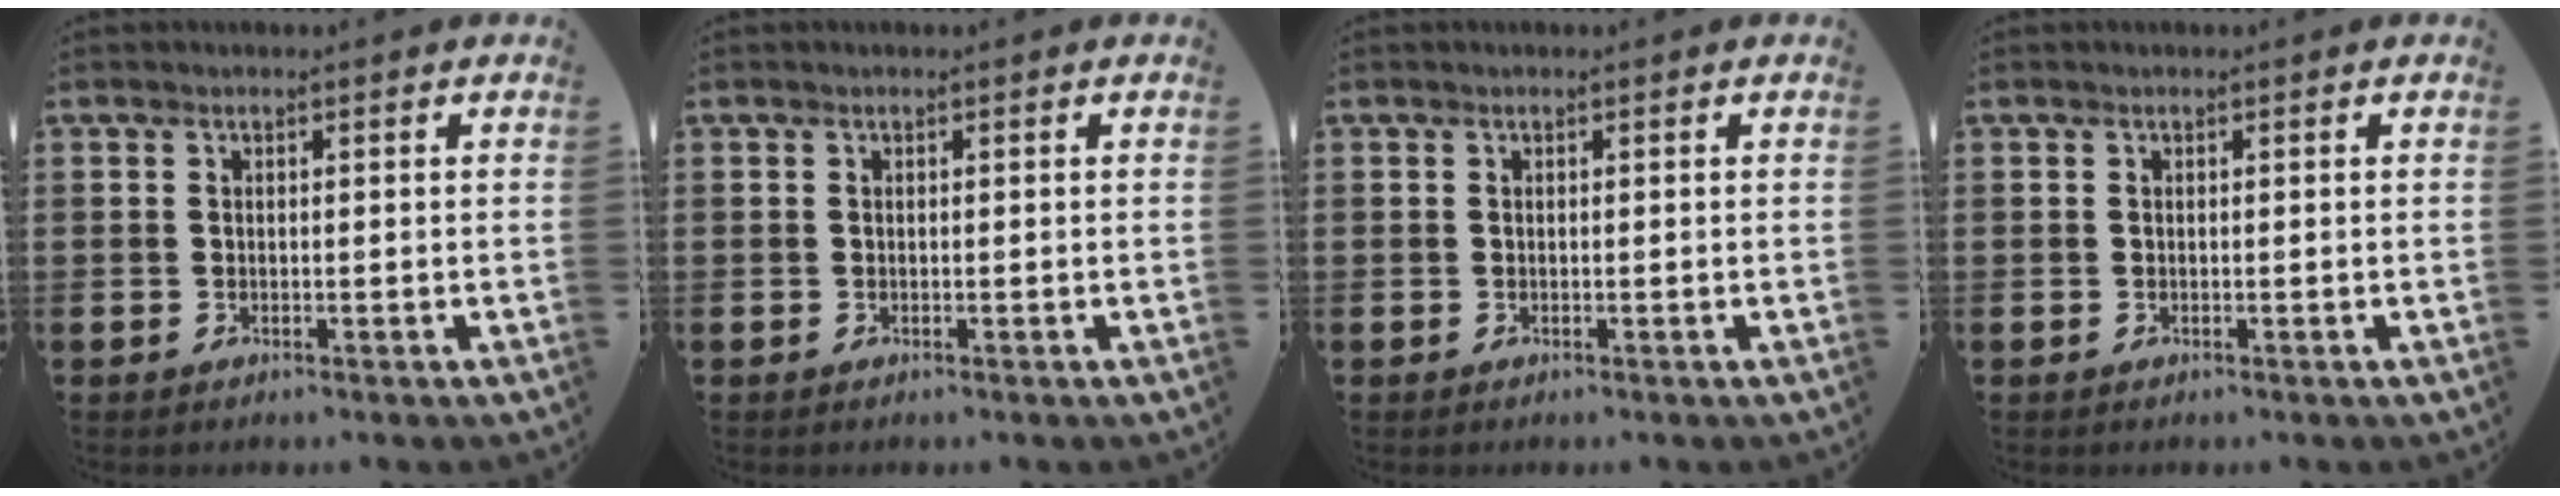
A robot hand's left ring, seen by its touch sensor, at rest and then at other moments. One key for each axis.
{"total": 0.0}
{"total": 0.0}
{"total": 0.0}